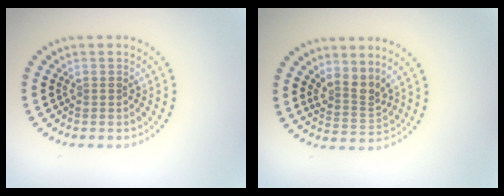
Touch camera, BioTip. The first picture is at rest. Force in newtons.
{"total": 2.6, "press": 1.8, "slide": 1.9}